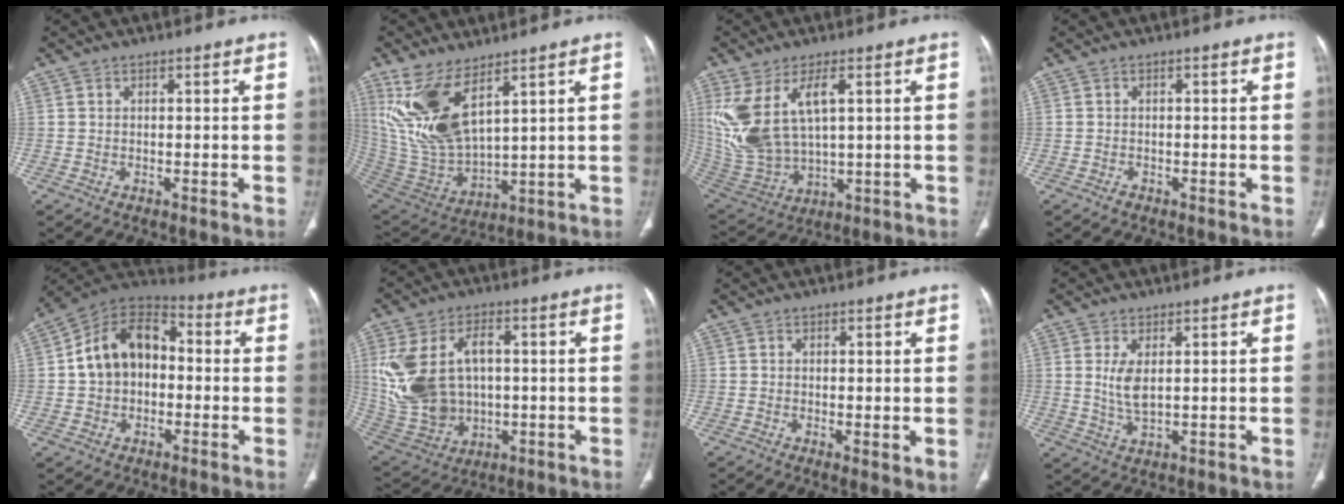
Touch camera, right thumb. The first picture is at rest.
{"total": 15.6, "force": [8.4, 6.3, 11.5], "torque": [-0.230, -0.047, 0.194]}
{"total": 15.9, "force": [4.3, 7.8, 13.2], "torque": [-0.282, -0.017, 0.109]}
{"total": 0.8, "force": [-0.6, 0.5, 0.2], "torque": [-0.003, 0.000, -0.014]}
{"total": 14.5, "force": [0.3, 10.5, 9.9], "torque": [-0.138, 0.040, -0.009]}
{"total": 18.6, "force": [1.9, 12.8, 13.3], "torque": [-0.269, 0.007, 0.062]}
{"total": 2.9, "force": [-0.3, 0.9, 2.7], "torque": [-0.045, -0.013, -0.006]}
{"total": 4.7, "force": [1.0, 2.0, 4.1], "torque": [-0.086, -0.013, 0.028]}